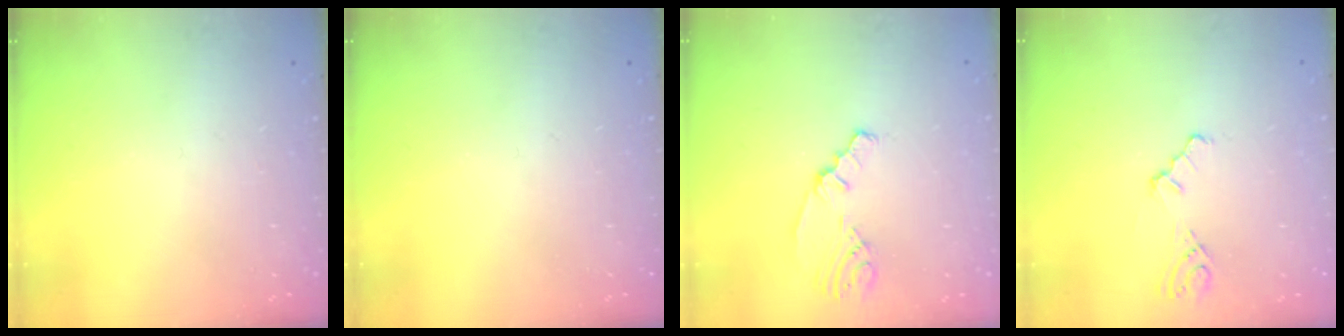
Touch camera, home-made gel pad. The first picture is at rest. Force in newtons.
{"total": 0.0}
{"total": 2.1, "press": 1.7, "slide": 1.2}
{"total": 3.0, "press": 3.0, "slide": 0.4}